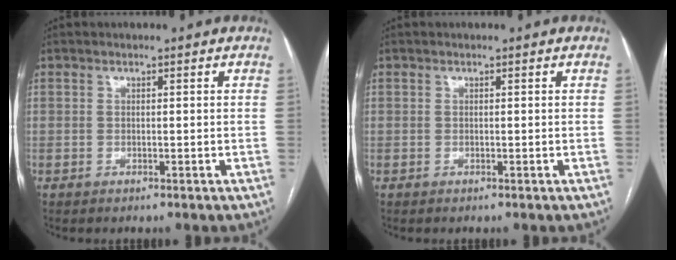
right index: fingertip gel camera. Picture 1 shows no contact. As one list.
[{"total": 0.0}]